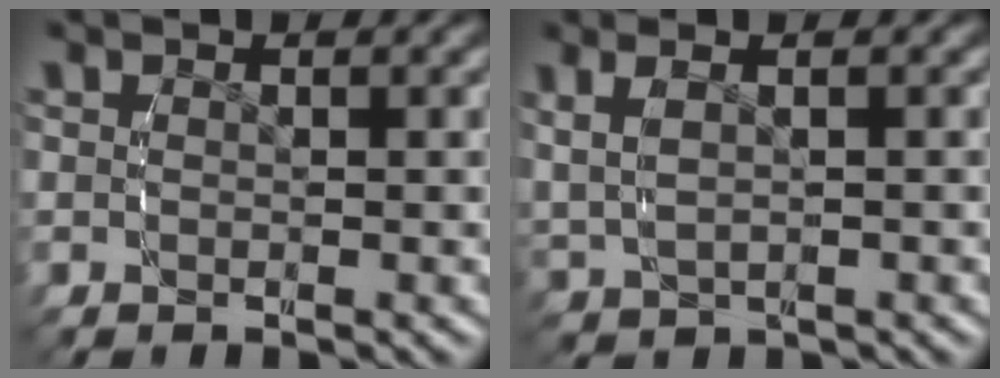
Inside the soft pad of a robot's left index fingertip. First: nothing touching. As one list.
[{"total": 3.7, "force": [1.0, 2.3, 2.7], "torque": [-0.061, 0.006, 0.023]}]